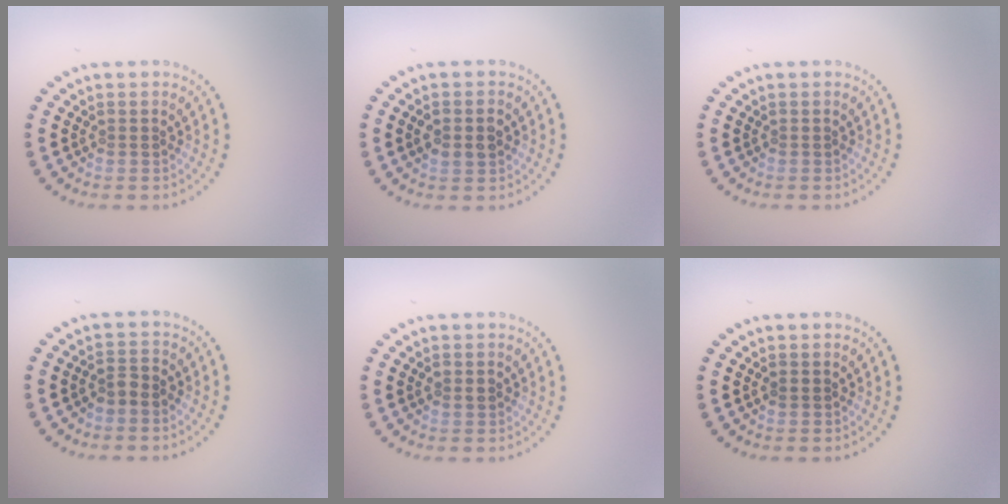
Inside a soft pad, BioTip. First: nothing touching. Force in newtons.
{"total": 2.7, "press": 2.7, "slide": 0.0}
{"total": 0.0}
{"total": 1.5, "press": 1.3, "slide": 0.8}
{"total": 1.3, "press": 1.3, "slide": 0.1}
{"total": 0.6, "press": 0.6, "slide": 0.1}